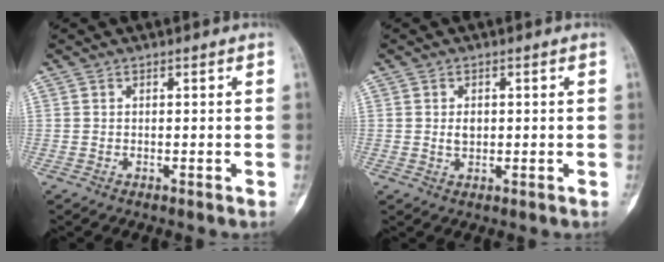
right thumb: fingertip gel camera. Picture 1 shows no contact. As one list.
[{"total": 2.1, "force": [0.2, 1.5, 1.5], "torque": [-0.021, -0.001, 0.006]}]